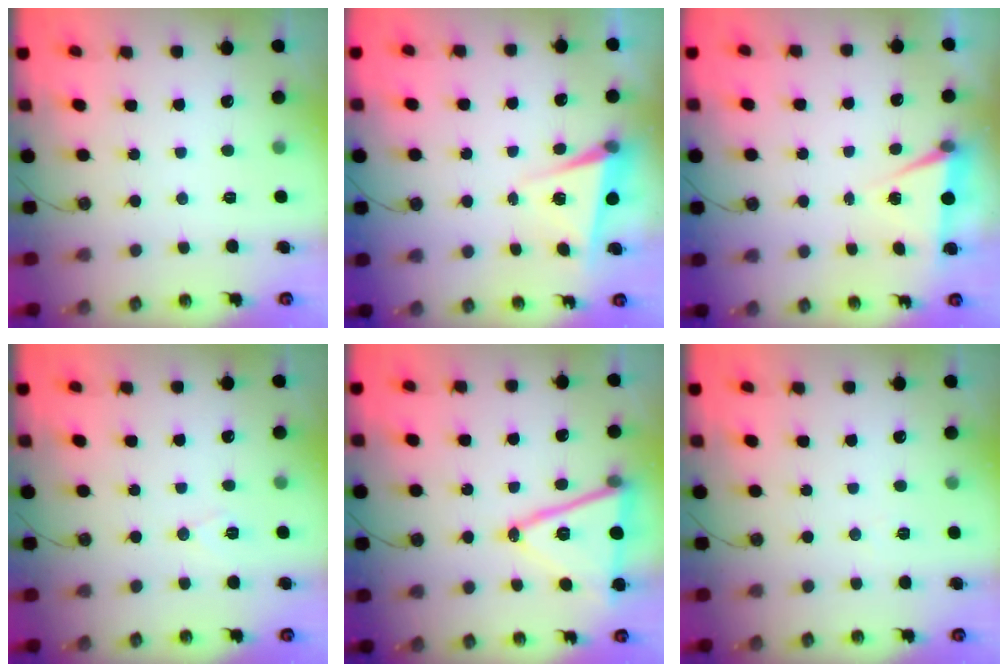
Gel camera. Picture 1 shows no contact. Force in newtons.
{"total": 6.2, "press": 5.9, "slide": 1.9}
{"total": 4.9, "press": 2.0, "slide": 4.5}
{"total": 6.9, "press": 5.3, "slide": 4.5}
{"total": 16.4, "press": 16.0, "slide": 3.7}
{"total": 5.6, "press": 3.4, "slide": 4.5}